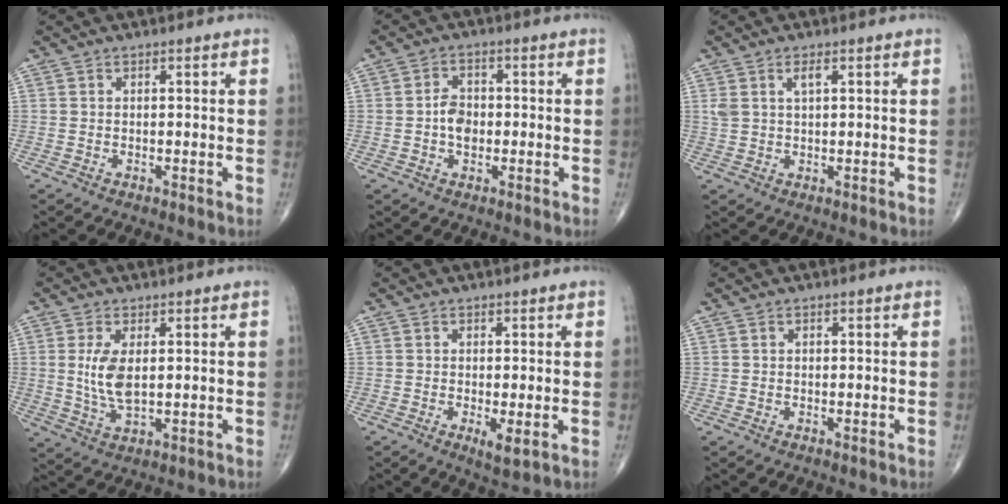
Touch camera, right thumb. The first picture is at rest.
{"total": 4.3, "force": [-0.6, 3.0, 3.1], "torque": [-0.045, 0.009, -0.016]}
{"total": 3.1, "force": [1.4, 1.2, 2.4], "torque": [-0.052, 0.004, 0.031]}
{"total": 6.6, "force": [1.0, 2.9, 5.9], "torque": [-0.121, -0.013, 0.027]}
{"total": 2.7, "force": [-0.4, 0.7, 2.6], "torque": [-0.047, -0.011, -0.007]}
{"total": 0.0}